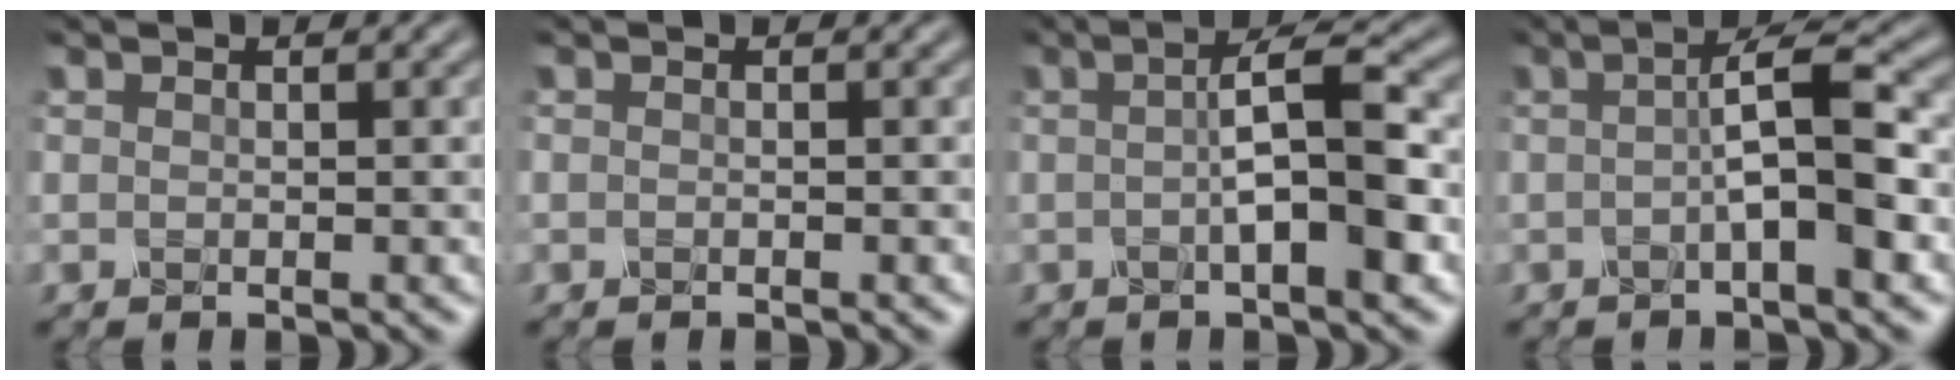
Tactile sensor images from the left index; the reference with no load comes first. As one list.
[{"total": 0.0}, {"total": 6.1, "force": [-0.3, 1.2, 5.9], "torque": [-0.091, 0.010, -0.011]}, {"total": 5.5, "force": [-0.4, 0.9, 5.4], "torque": [-0.085, 0.012, -0.013]}]